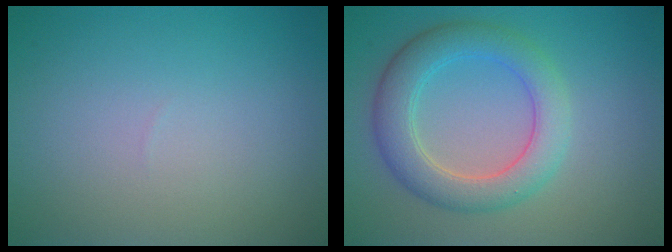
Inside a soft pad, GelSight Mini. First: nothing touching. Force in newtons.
{"total": 5.1, "press": 5.1, "slide": 0.1}